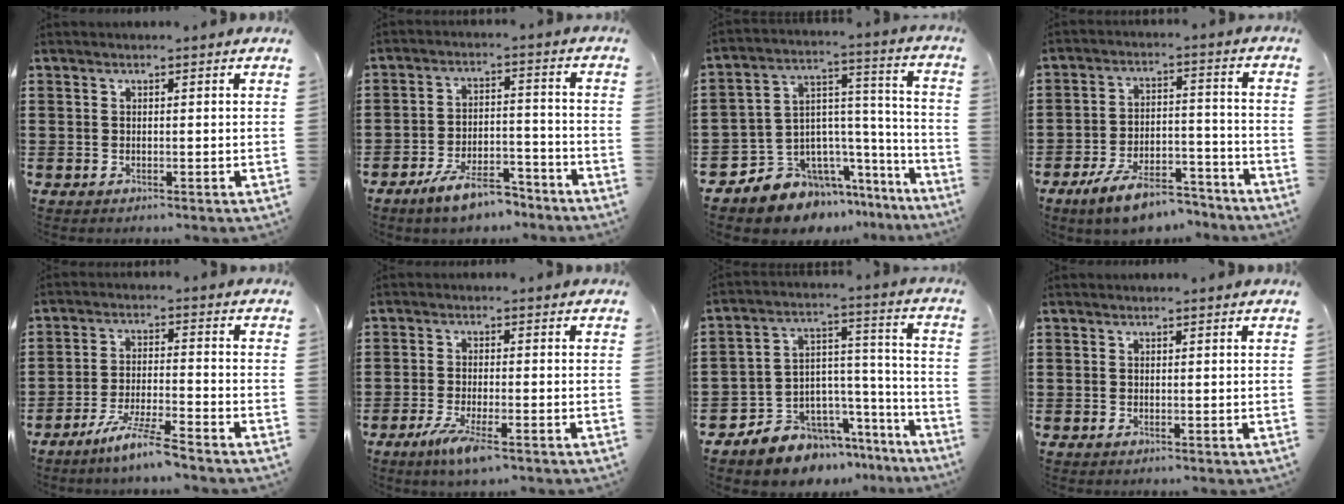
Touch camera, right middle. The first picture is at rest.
{"total": 7.6, "force": [-6.2, 2.1, 3.9], "torque": [-0.076, 0.007, -0.116]}
{"total": 8.4, "force": [-6.6, 5.2, 0.2], "torque": [-0.031, -0.004, -0.122]}
{"total": 8.8, "force": [-7.3, 2.3, 4.3], "torque": [-0.078, 0.018, -0.136]}
{"total": 6.5, "force": [-5.4, -0.3, 3.6], "torque": [-0.077, -0.014, -0.104]}
{"total": 4.8, "force": [-2.8, 0.7, 3.9], "torque": [-0.080, -0.011, -0.049]}
{"total": 7.2, "force": [-6.3, 3.4, -0.5], "torque": [-0.005, 0.004, -0.122]}
{"total": 0.0}